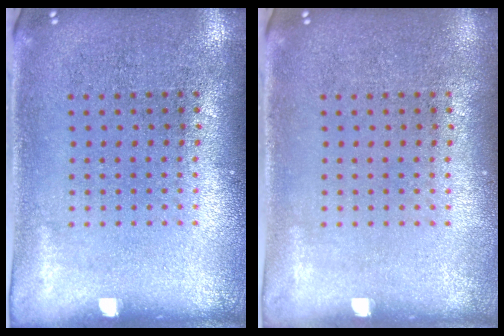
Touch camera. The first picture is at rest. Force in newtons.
{"total": 0.0}